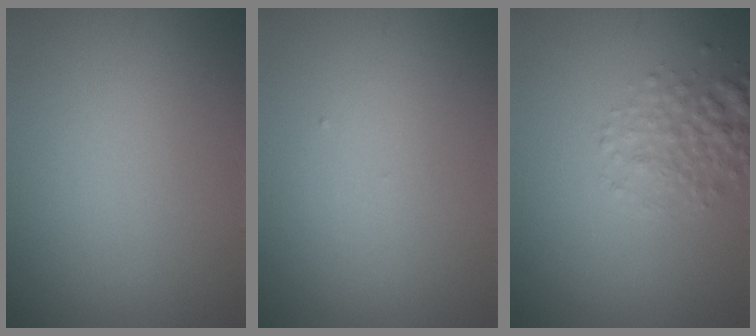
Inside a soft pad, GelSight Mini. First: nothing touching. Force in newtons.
{"total": 0.0}
{"total": 2.9, "press": 2.9, "slide": 0.2}